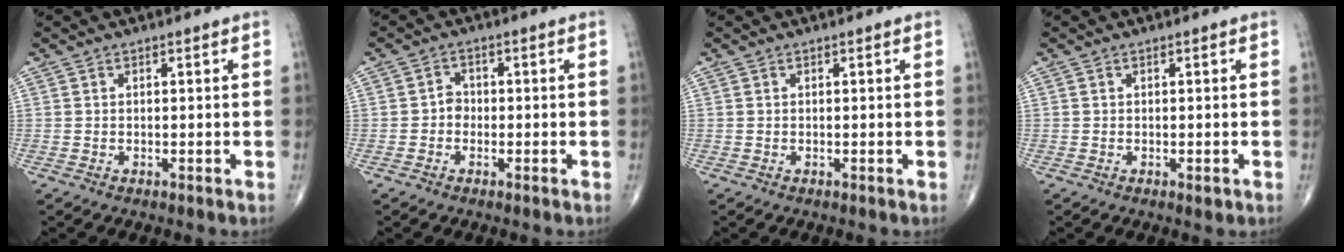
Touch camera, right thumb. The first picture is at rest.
{"total": 2.2, "force": [-0.6, 1.8, 1.0], "torque": [0.001, 0.007, -0.019]}
{"total": 0.0}
{"total": 1.1, "force": [-0.2, 0.4, 1.0], "torque": [-0.011, -0.003, -0.001]}